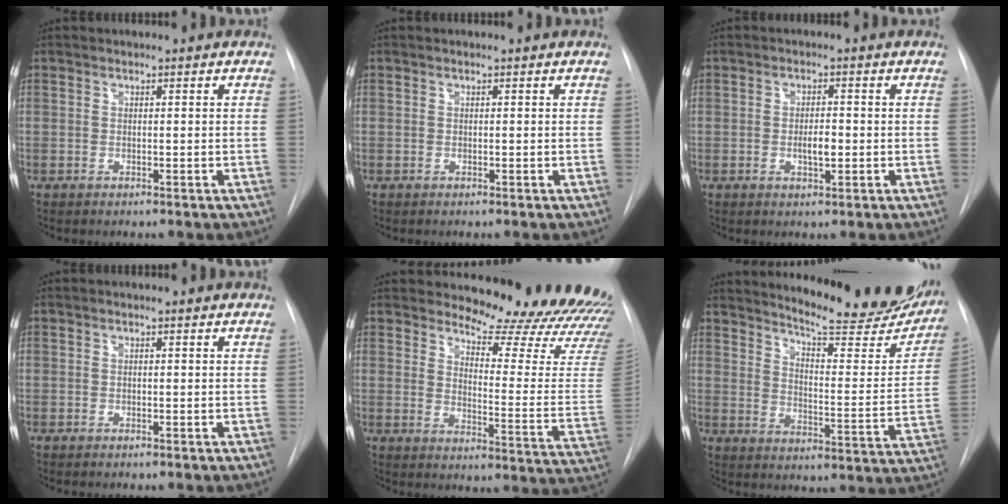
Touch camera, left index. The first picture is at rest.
{"total": 0.0}
{"total": 2.9, "force": [-1.3, 0.8, 2.5], "torque": [-0.043, -0.005, -0.018]}
{"total": 0.9, "force": [-0.9, -0.1, -0.1], "torque": [0.005, -0.006, -0.014]}
{"total": 20.7, "force": [19.6, 3.5, 5.9], "torque": [-0.069, -0.143, 0.215]}
{"total": 22.5, "force": [19.9, 3.7, 9.8], "torque": [-0.134, -0.079, 0.244]}